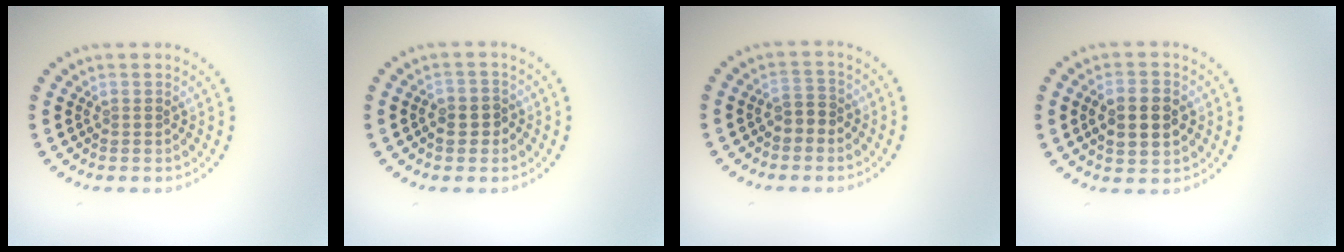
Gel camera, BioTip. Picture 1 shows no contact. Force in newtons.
{"total": 1.9, "press": 1.7, "slide": 0.7}
{"total": 1.9, "press": 1.7, "slide": 0.8}
{"total": 3.7, "press": 3.7, "slide": 0.3}